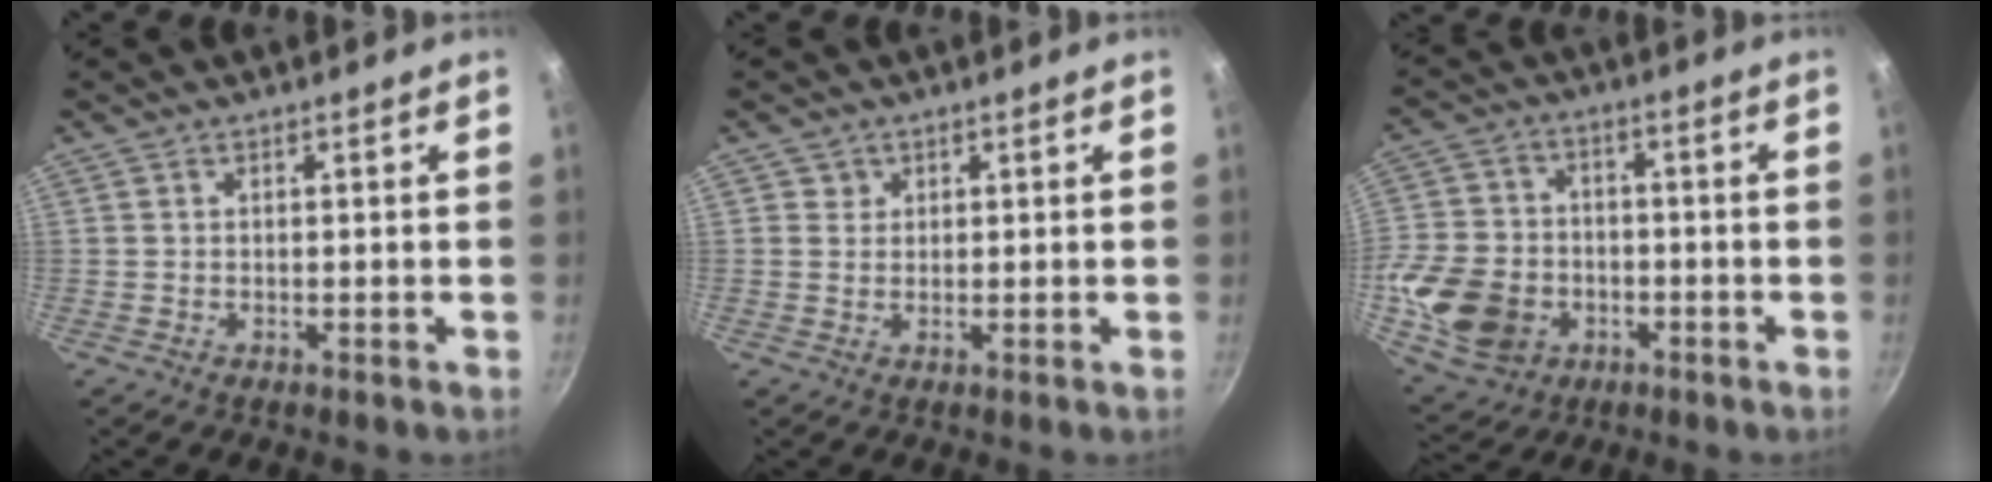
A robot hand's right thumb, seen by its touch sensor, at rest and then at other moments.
{"total": 1.9, "force": [0.7, 1.7, 0.1], "torque": [0.014, 0.003, 0.008]}
{"total": 16.3, "force": [-4.3, 12.9, 9.0], "torque": [-0.168, 0.026, -0.070]}